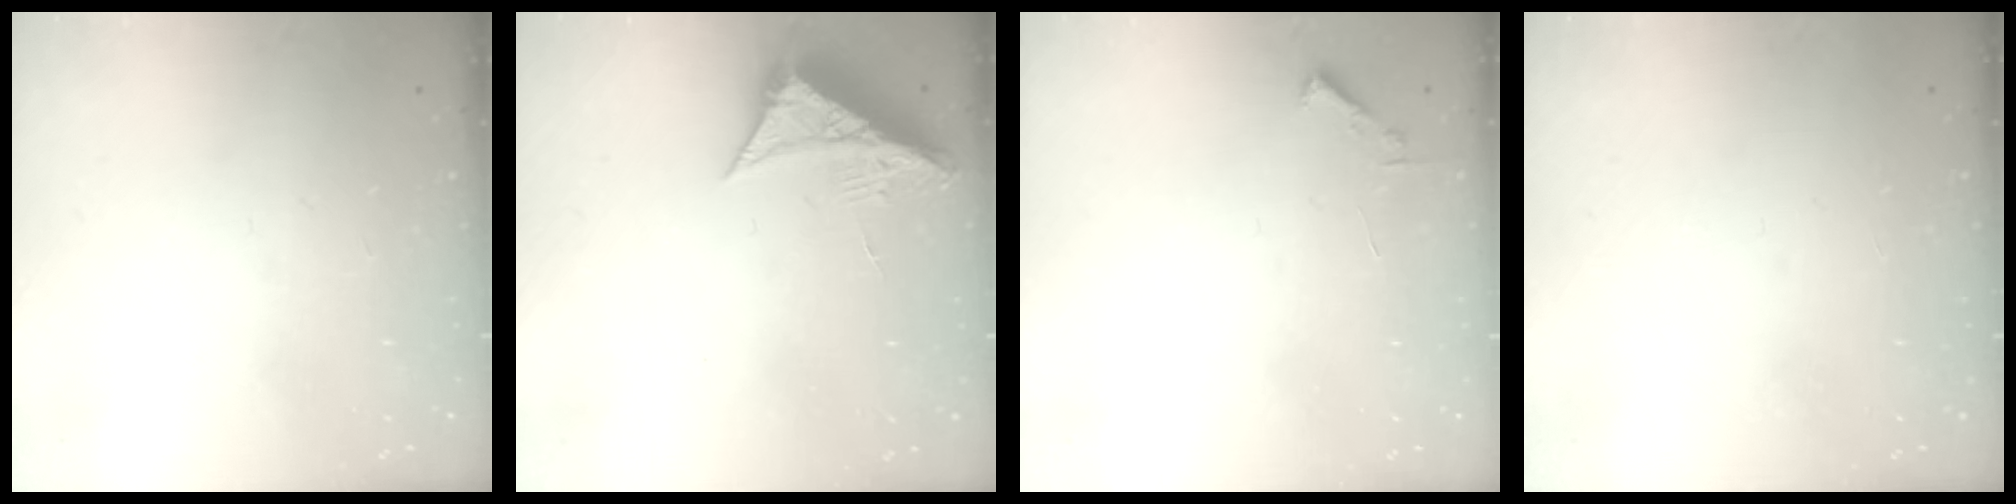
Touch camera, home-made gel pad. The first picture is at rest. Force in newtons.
{"total": 7.7, "press": 7.7, "slide": 0.4}
{"total": 1.7, "press": 1.7, "slide": 0.2}
{"total": 1.5, "press": 1.5, "slide": 0.1}